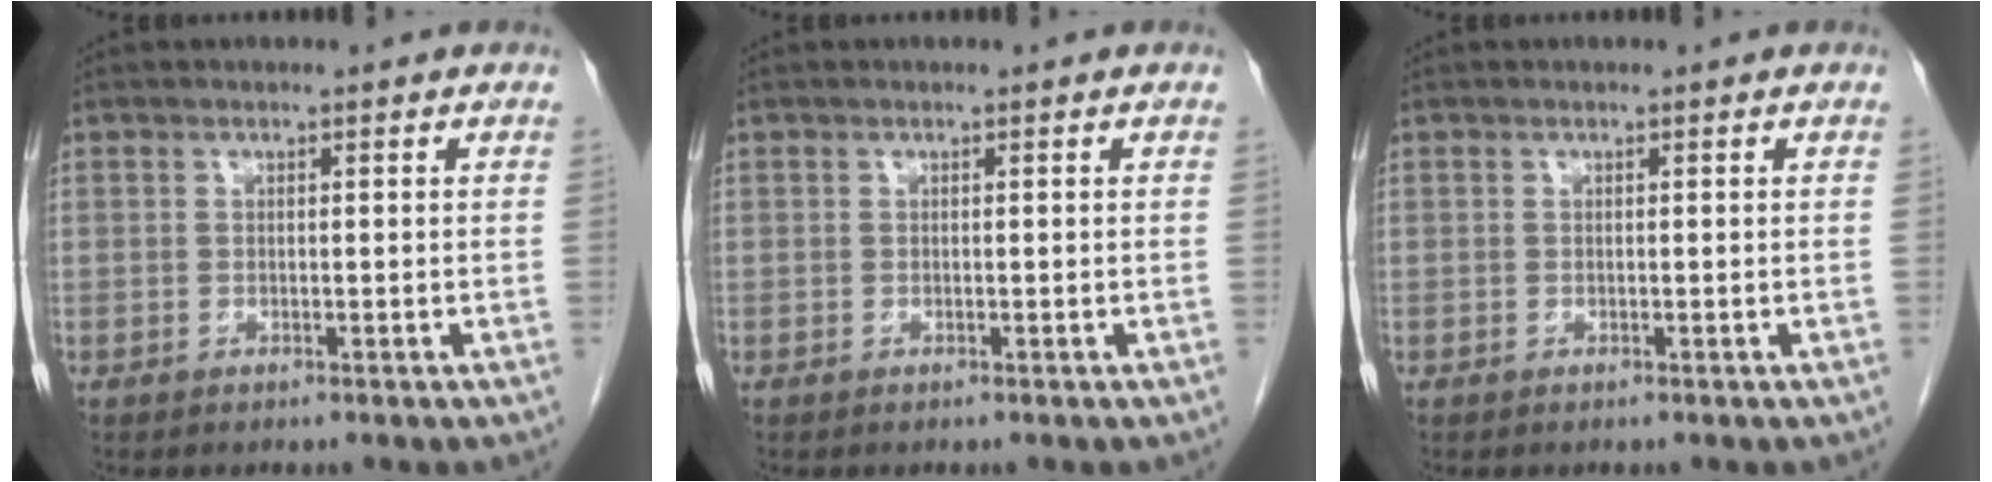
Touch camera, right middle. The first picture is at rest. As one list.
[{"total": 0.0}, {"total": 0.0}]